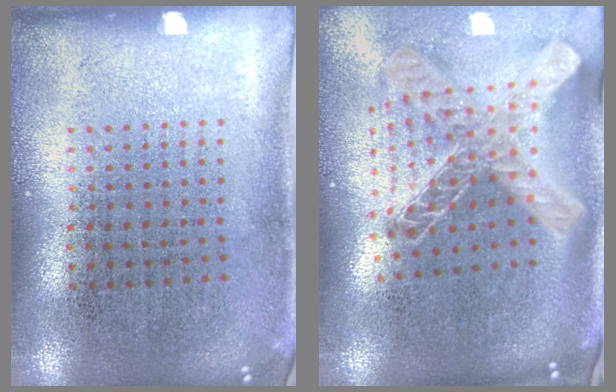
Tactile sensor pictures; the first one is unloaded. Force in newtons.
{"total": 2.8, "press": 2.0, "slide": 2.0}